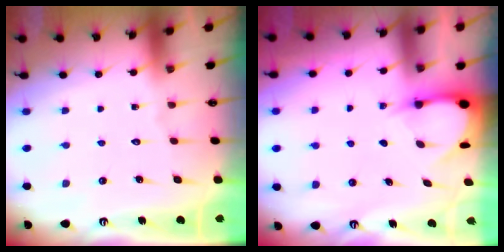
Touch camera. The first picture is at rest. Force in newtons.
{"total": 3.3, "press": 3.3, "slide": 0.4}